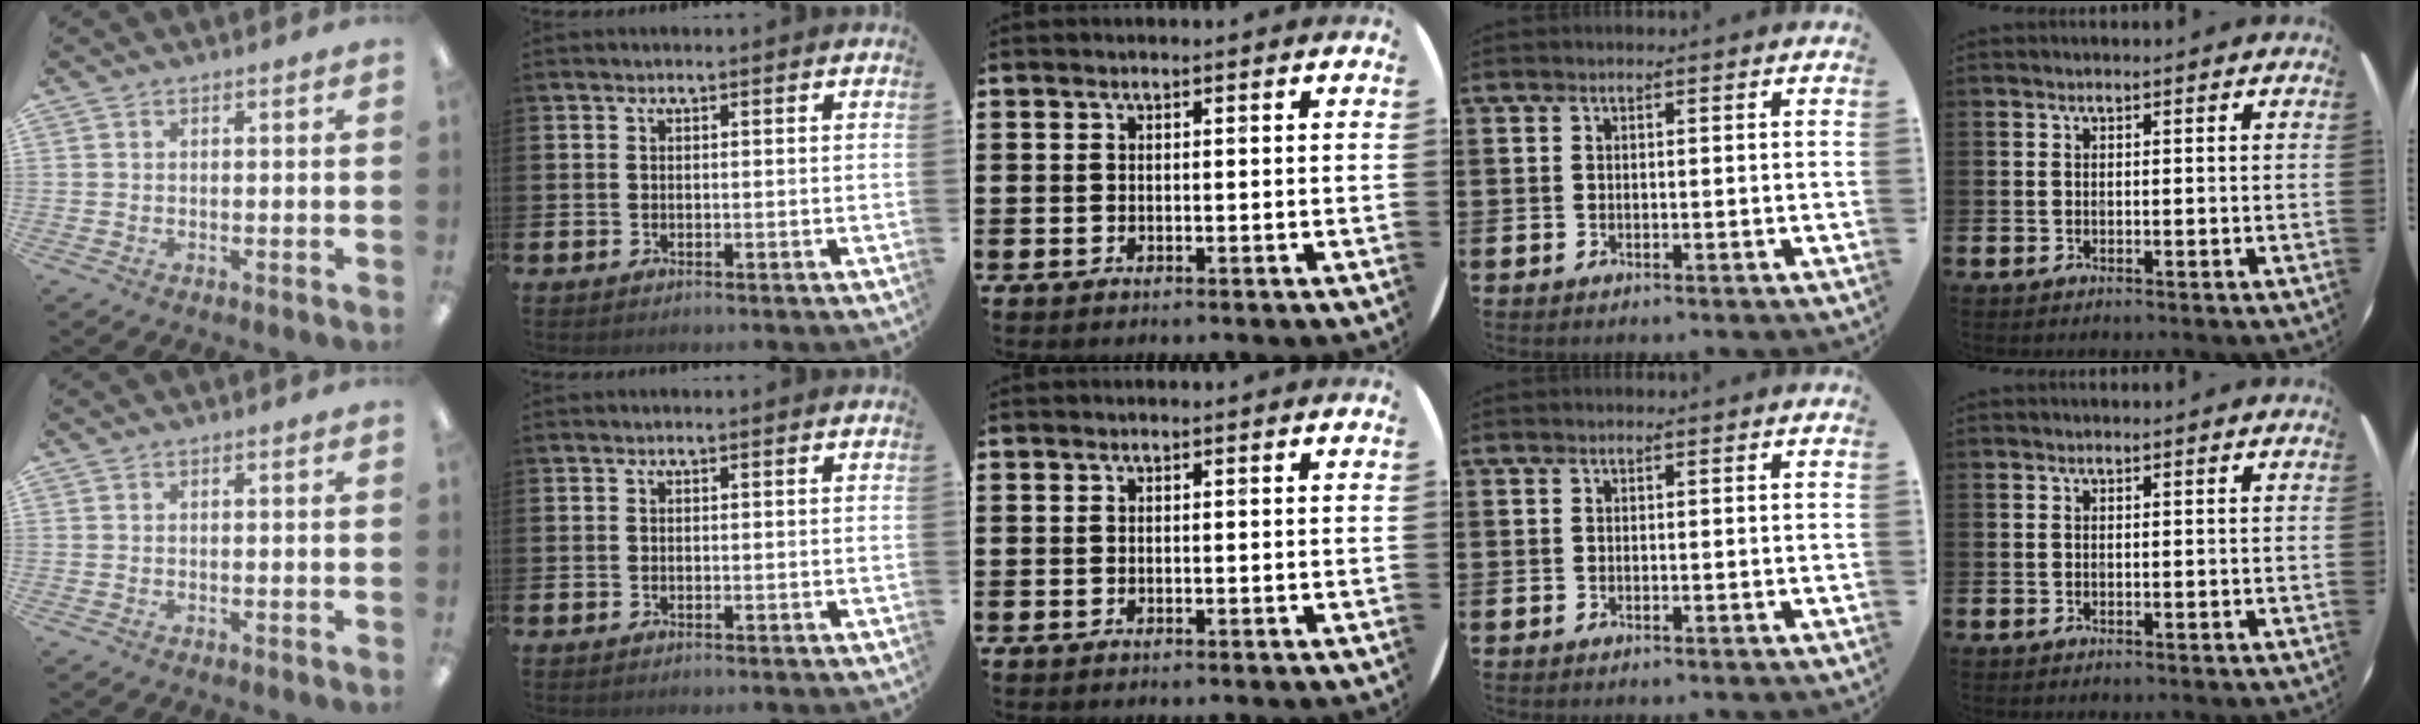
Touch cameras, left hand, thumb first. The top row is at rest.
{}